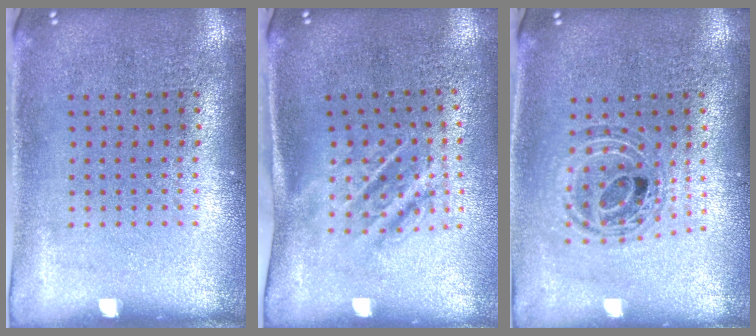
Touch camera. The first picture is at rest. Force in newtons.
{"total": 1.7, "press": 1.2, "slide": 1.2}
{"total": 0.8, "press": 0.8, "slide": 0.2}